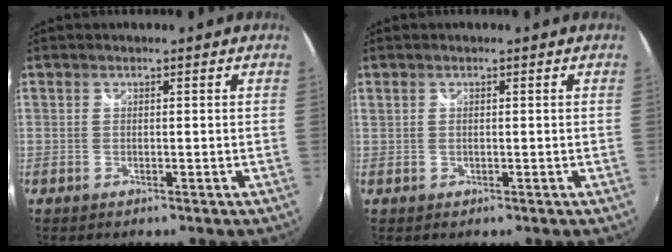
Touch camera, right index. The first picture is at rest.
{"total": 1.0, "force": [0.3, 0.5, 0.8], "torque": [-0.016, 0.001, 0.006]}